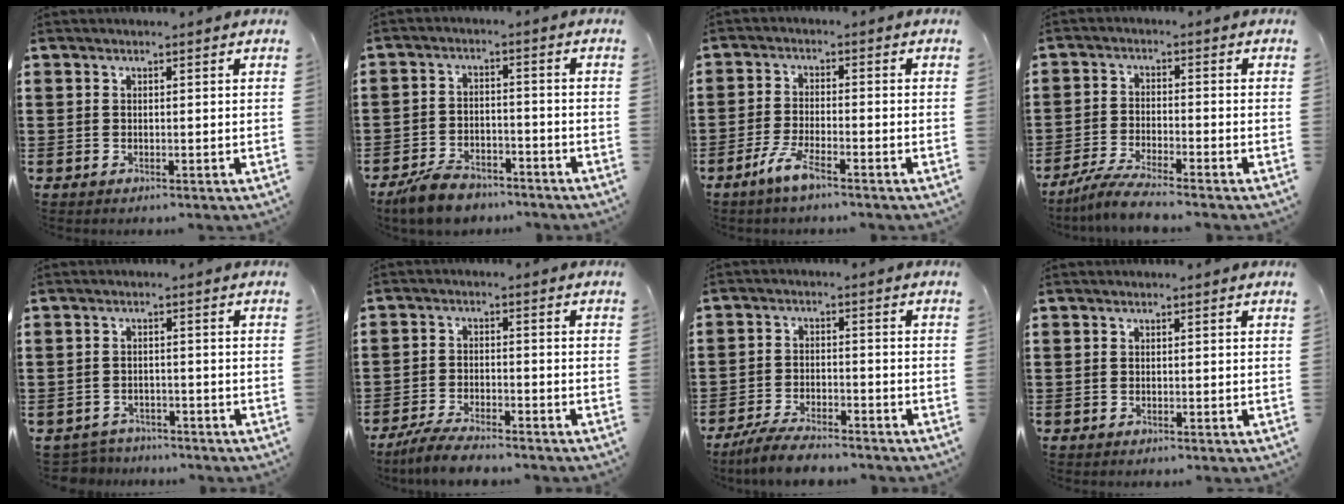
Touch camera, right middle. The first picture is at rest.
{"total": 5.4, "force": [-4.9, 1.6, 1.7], "torque": [-0.048, 0.003, -0.100]}
{"total": 4.6, "force": [-3.1, 0.5, 3.4], "torque": [-0.075, -0.006, -0.060]}
{"total": 4.8, "force": [-4.4, -0.1, 2.1], "torque": [-0.057, -0.016, -0.087]}
{"total": 2.8, "force": [-2.7, 0.4, -0.3], "torque": [-0.006, -0.002, -0.061]}
{"total": 4.7, "force": [-4.4, 0.6, 1.4], "torque": [-0.039, -0.001, -0.091]}
{"total": 5.1, "force": [-4.8, 0.8, 1.6], "torque": [-0.041, 0.000, -0.097]}
{"total": 0.0}